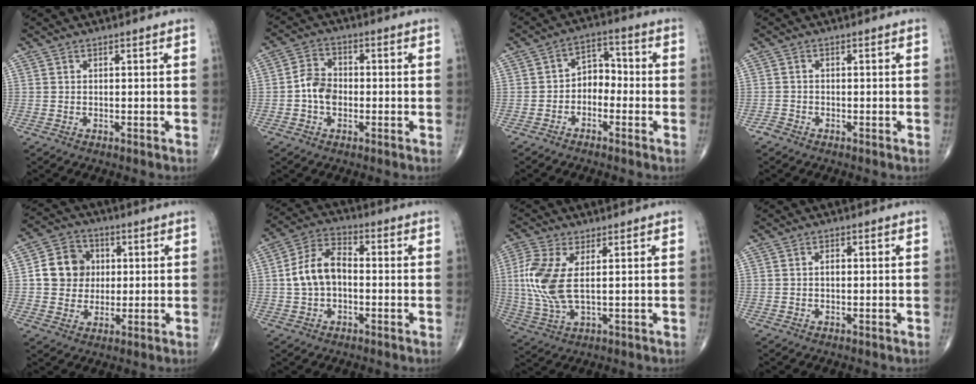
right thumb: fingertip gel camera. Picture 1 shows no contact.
{"total": 5.8, "force": [-1.1, 4.3, 3.6], "torque": [-0.052, 0.019, -0.028]}
{"total": 5.6, "force": [-1.7, 4.1, 3.4], "torque": [-0.029, 0.034, -0.045]}
{"total": 1.3, "force": [-1.1, 0.7, 0.1], "torque": [-0.002, 0.001, -0.026]}
{"total": 9.7, "force": [1.2, 8.6, 4.4], "torque": [-0.041, 0.005, 0.014]}
{"total": 9.4, "force": [-0.4, 6.1, 7.2], "torque": [-0.133, 0.032, -0.019]}
{"total": 10.5, "force": [1.5, 4.5, 9.4], "torque": [-0.239, -0.006, 0.034]}
{"total": 1.2, "force": [0.0, 0.7, 0.9], "torque": [-0.014, 0.003, -0.001]}